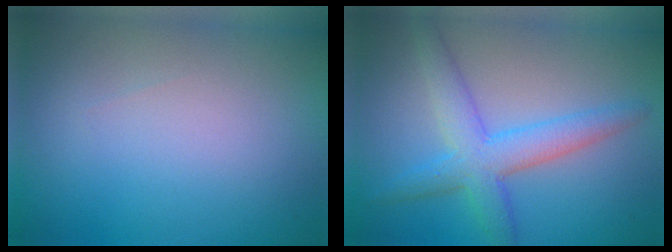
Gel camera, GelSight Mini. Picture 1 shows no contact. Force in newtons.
{"total": 4.8, "press": 4.8, "slide": 0.1}